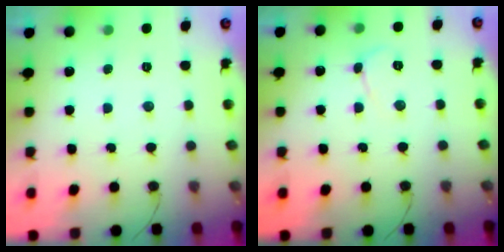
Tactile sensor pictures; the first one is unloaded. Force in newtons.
{"total": 4.0, "press": 3.9, "slide": 0.5}